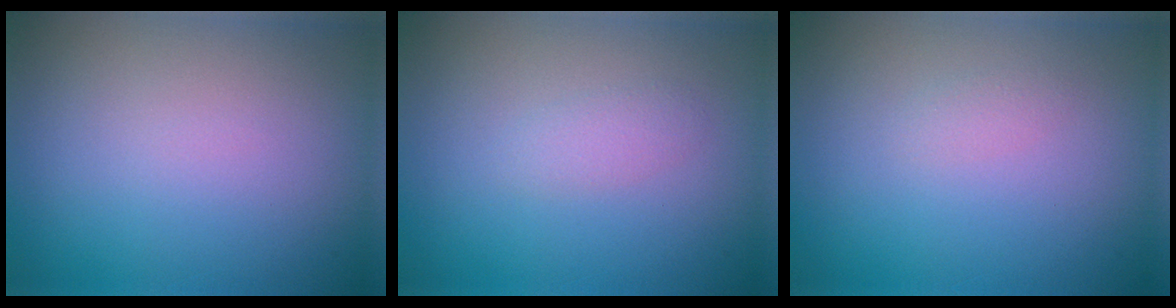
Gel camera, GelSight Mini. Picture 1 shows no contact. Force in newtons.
{"total": 1.2, "press": 1.2, "slide": 0.0}
{"total": 0.6, "press": 0.6, "slide": 0.0}